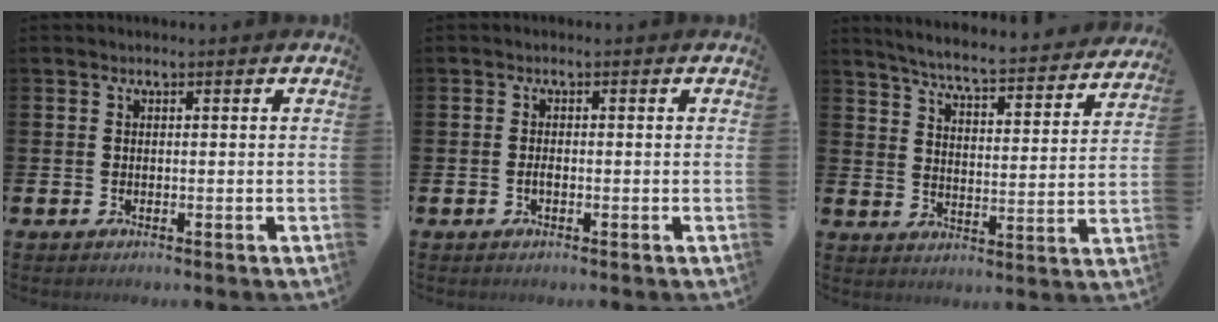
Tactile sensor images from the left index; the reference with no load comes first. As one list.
[{"total": 0.9, "force": [-0.4, 0.4, 0.8], "torque": [-0.013, -0.001, -0.007]}, {"total": 5.7, "force": [5.4, -0.1, 1.9], "torque": [-0.054, -0.052, 0.085]}]